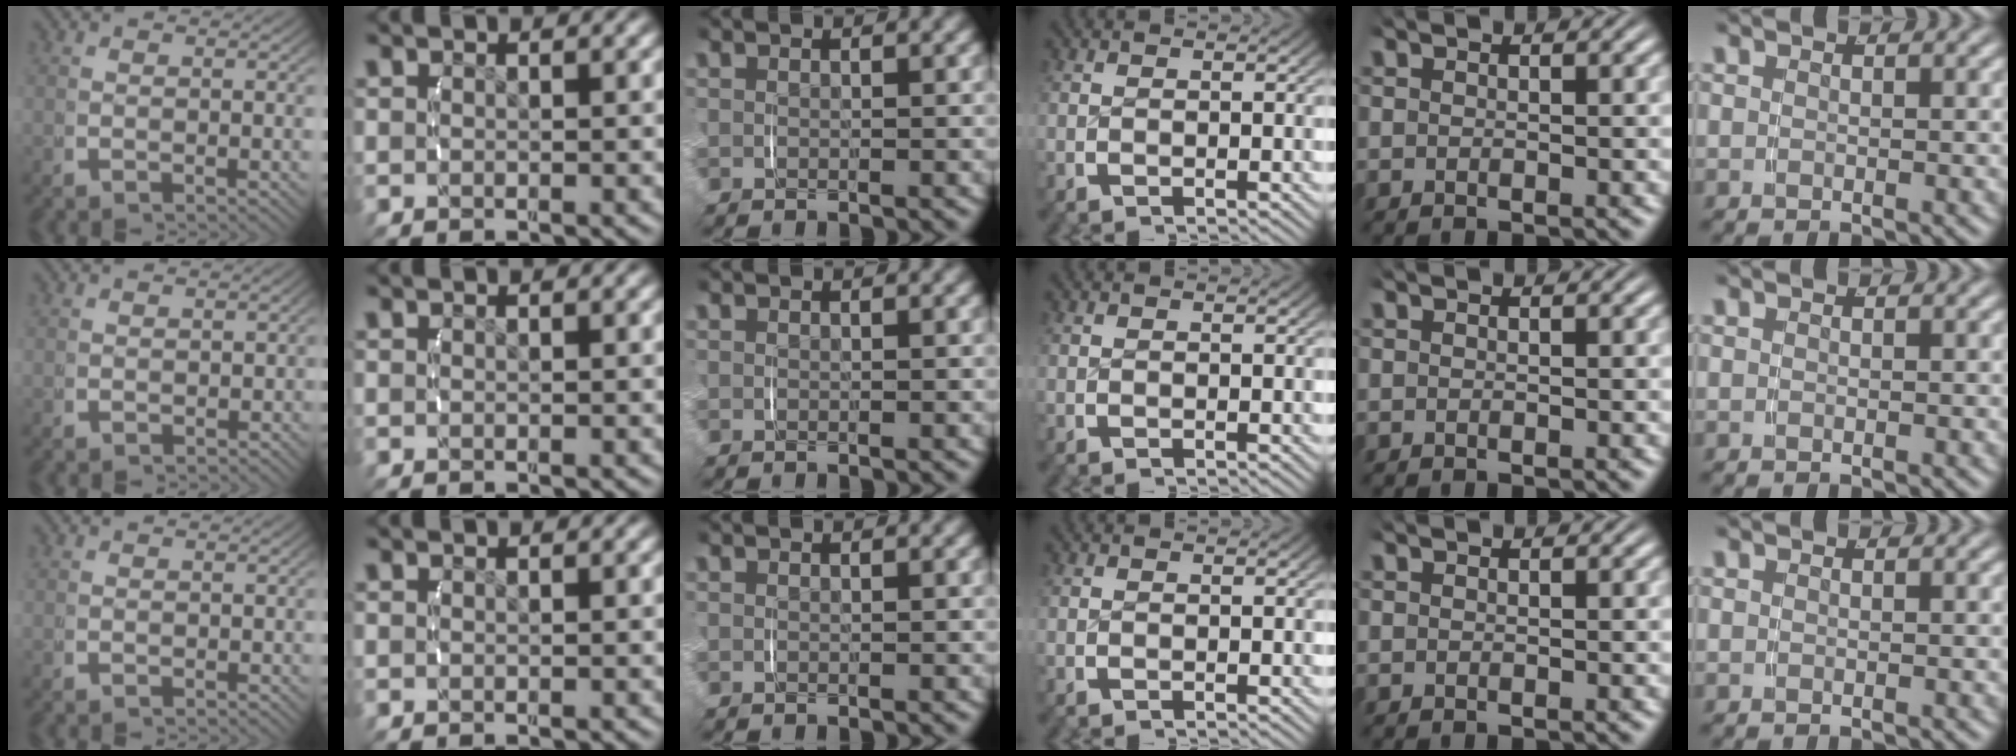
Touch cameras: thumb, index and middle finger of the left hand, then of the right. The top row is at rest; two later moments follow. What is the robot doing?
{"motion": "lift_and_place", "object": "string"}